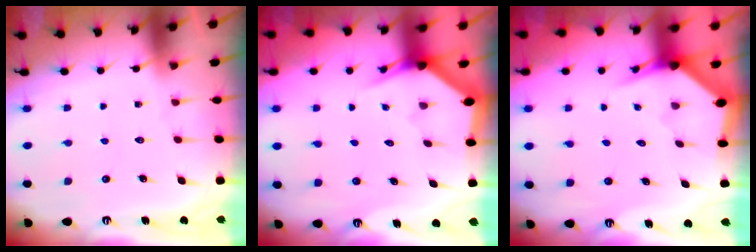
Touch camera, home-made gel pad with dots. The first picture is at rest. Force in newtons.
{"total": 2.7, "press": 2.7, "slide": 0.1}
{"total": 2.8, "press": 2.8, "slide": 0.0}